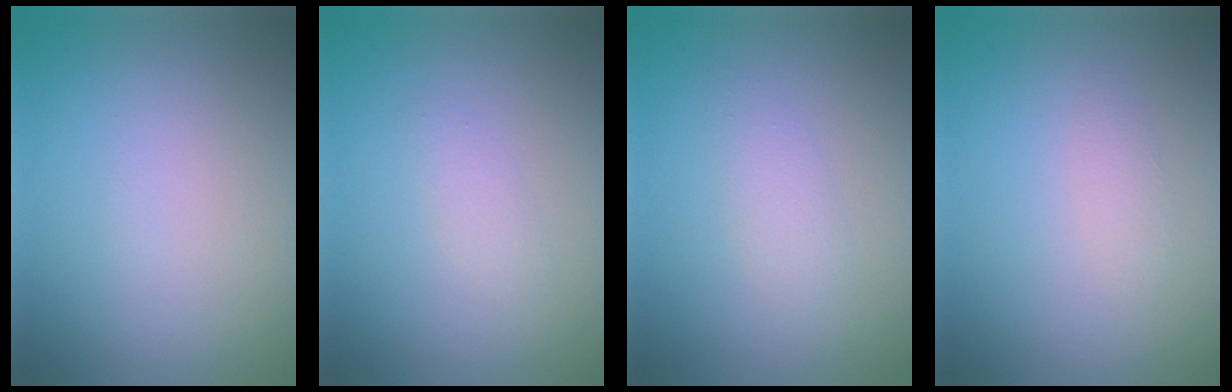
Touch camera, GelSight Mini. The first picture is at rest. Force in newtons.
{"total": 1.2, "press": 1.2, "slide": 0.0}
{"total": 1.8, "press": 1.8, "slide": 0.0}
{"total": 0.9, "press": 0.9, "slide": 0.0}